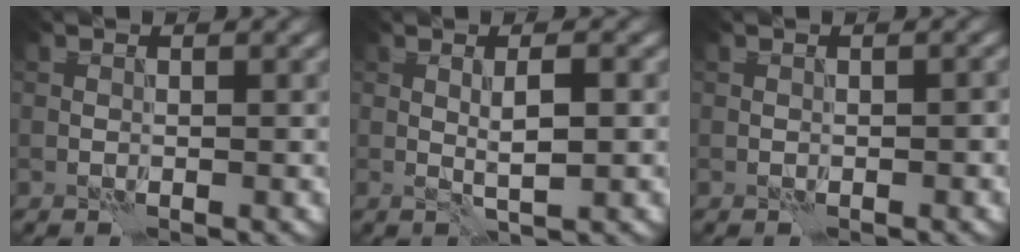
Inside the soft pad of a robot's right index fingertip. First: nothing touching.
{"total": 2.3, "force": [0.0, 0.2, 2.3], "torque": [-0.040, -0.002, 0.000]}
{"total": 0.8, "force": [-0.2, 0.3, 0.7], "torque": [-0.010, 0.000, -0.001]}